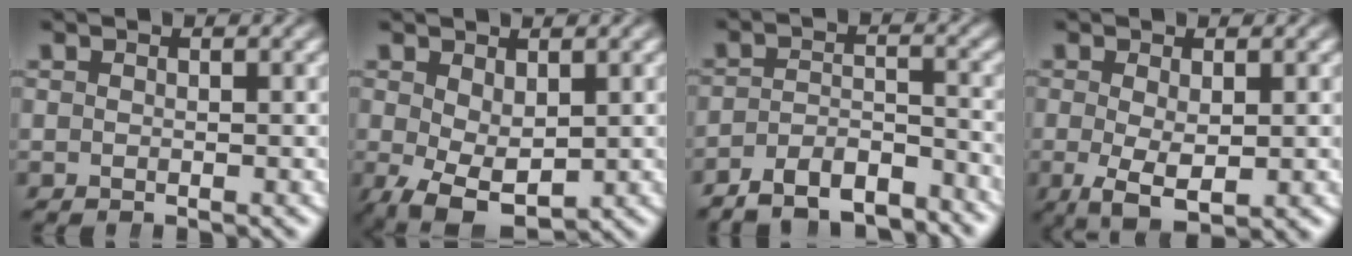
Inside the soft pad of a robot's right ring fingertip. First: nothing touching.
{"total": 6.1, "force": [-3.1, 3.5, 3.9], "torque": [-0.081, -0.052, -0.025]}
{"total": 6.8, "force": [-6.0, 2.5, 1.9], "torque": [-0.031, -0.022, -0.099]}
{"total": 5.8, "force": [-2.7, 2.9, 4.2], "torque": [-0.093, -0.053, -0.016]}